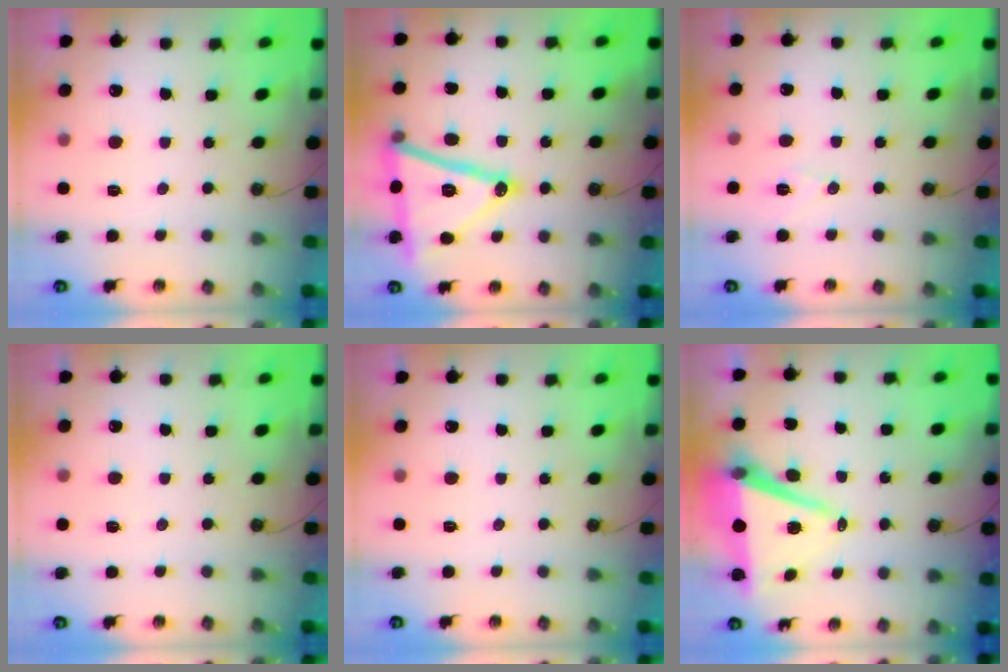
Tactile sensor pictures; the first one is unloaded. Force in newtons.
{"total": 21.4, "press": 21.1, "slide": 3.4}
{"total": 6.8, "press": 5.0, "slide": 4.5}
{"total": 2.5, "press": 1.7, "slide": 1.8}
{"total": 0.0}
{"total": 9.8, "press": 8.9, "slide": 4.1}